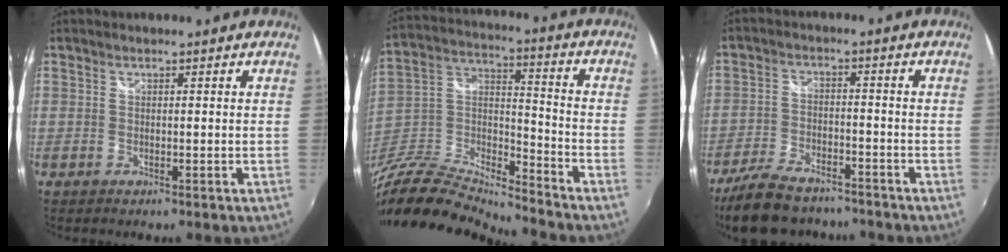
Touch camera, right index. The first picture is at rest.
{"total": 16.0, "force": [-14.0, 2.7, 7.1], "torque": [-0.168, -0.008, -0.287]}
{"total": 13.0, "force": [-10.7, 4.9, 5.6], "torque": [-0.137, -0.013, -0.180]}